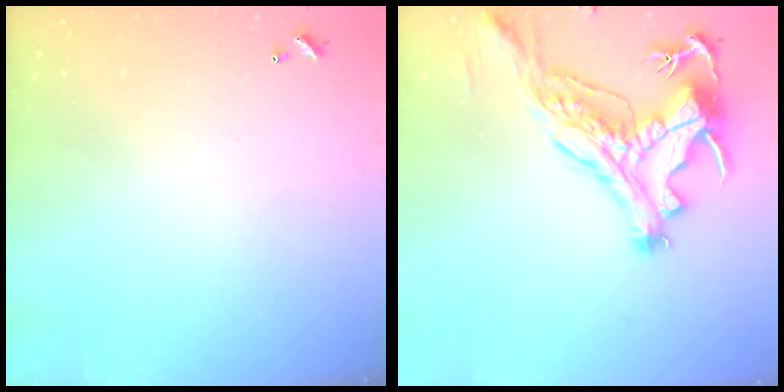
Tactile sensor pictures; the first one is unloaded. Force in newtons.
{"total": 3.7, "press": 3.4, "slide": 1.5}